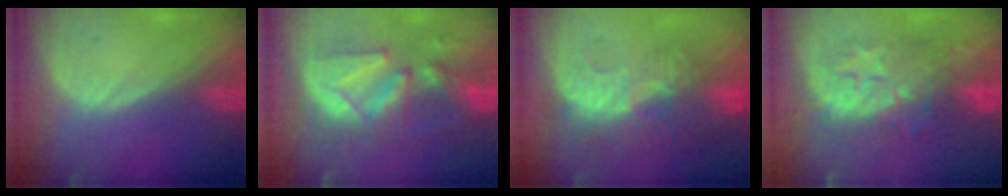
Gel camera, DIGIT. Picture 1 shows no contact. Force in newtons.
{"total": 10.0, "press": 9.8, "slide": 1.7}
{"total": 9.3, "press": 8.8, "slide": 2.9}
{"total": 8.7, "press": 8.7, "slide": 0.4}